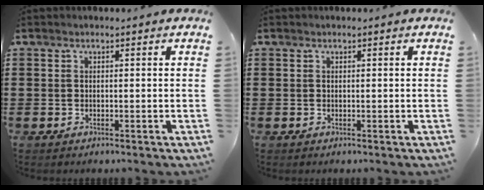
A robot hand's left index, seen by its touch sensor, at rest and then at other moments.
{"total": 0.0}